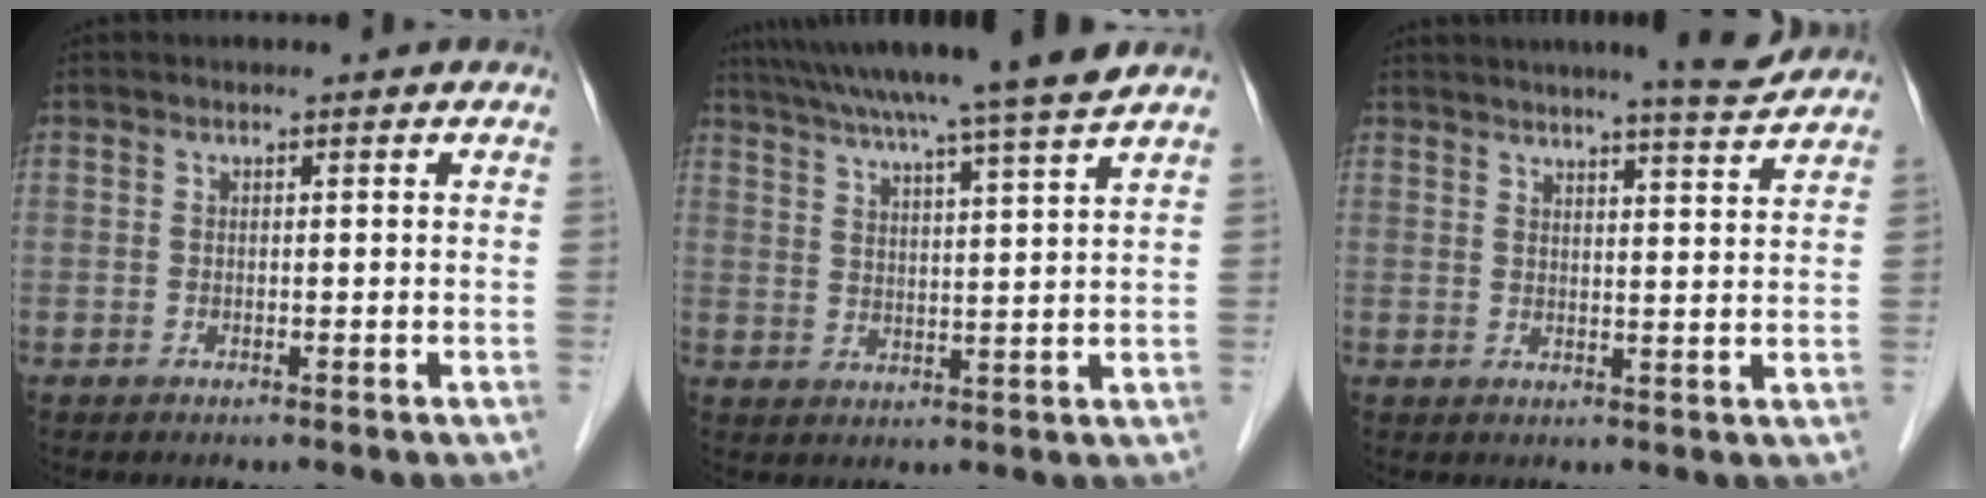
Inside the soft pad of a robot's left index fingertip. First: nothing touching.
{"total": 16.8, "force": [14.5, -2.0, 8.2], "torque": [-0.145, -0.007, 0.210]}
{"total": 7.4, "force": [6.8, -0.6, 2.9], "torque": [-0.050, -0.002, 0.086]}